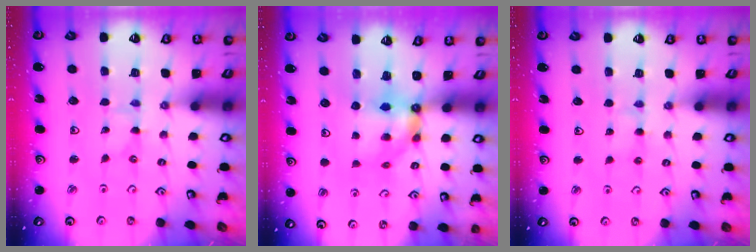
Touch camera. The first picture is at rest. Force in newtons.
{"total": 6.2, "press": 6.2, "slide": 0.2}
{"total": 2.9, "press": 2.9, "slide": 0.3}